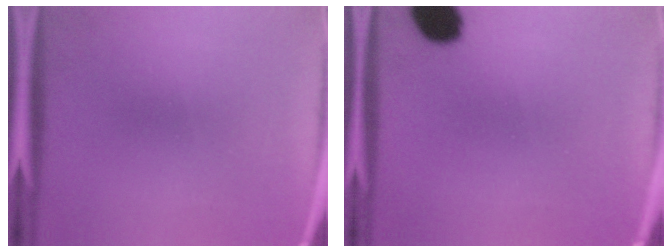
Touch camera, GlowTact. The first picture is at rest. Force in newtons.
{"total": 8.8}